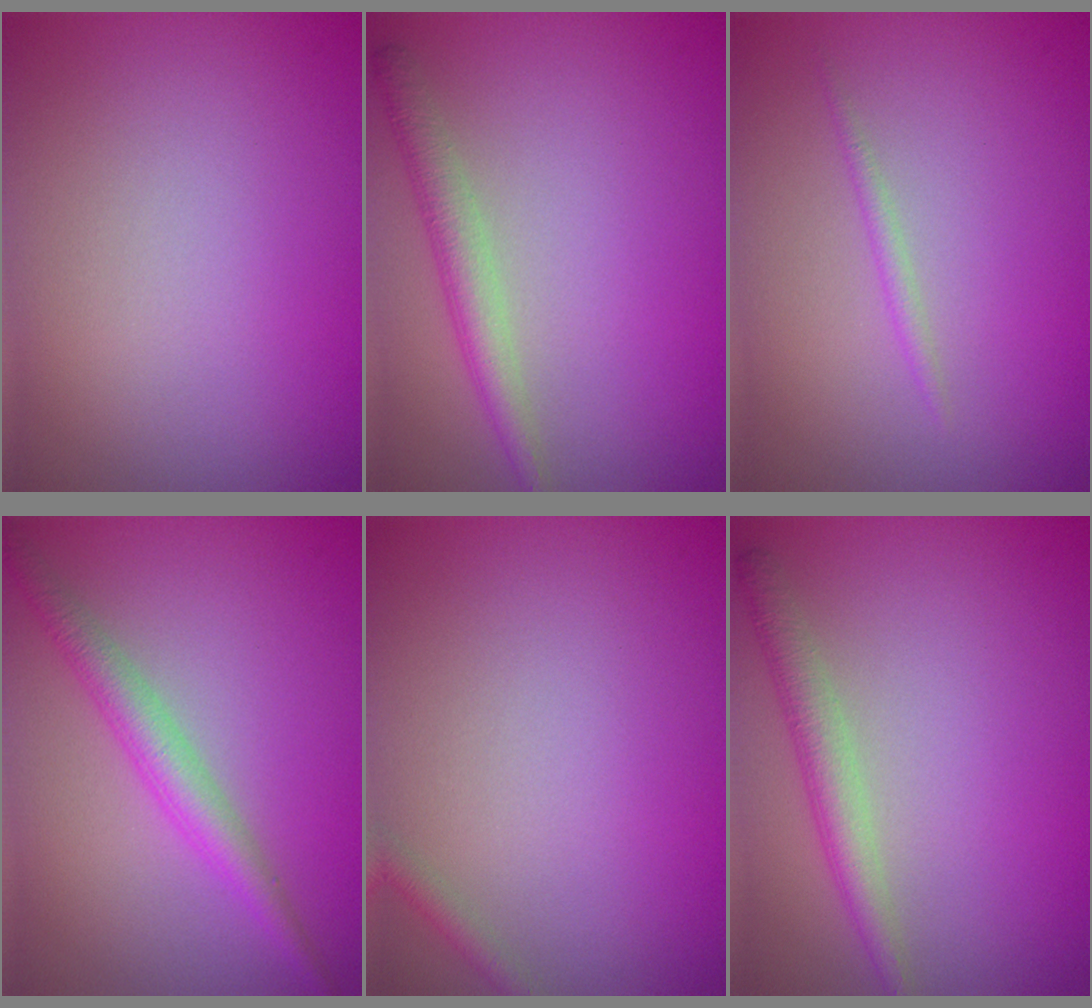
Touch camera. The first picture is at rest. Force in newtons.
{"total": 2.8, "press": 2.8, "slide": 0.2}
{"total": 0.8, "press": 0.8, "slide": 0.0}
{"total": 2.9, "press": 2.9, "slide": 0.1}
{"total": 1.3, "press": 1.3, "slide": 0.1}
{"total": 2.8, "press": 2.8, "slide": 0.2}